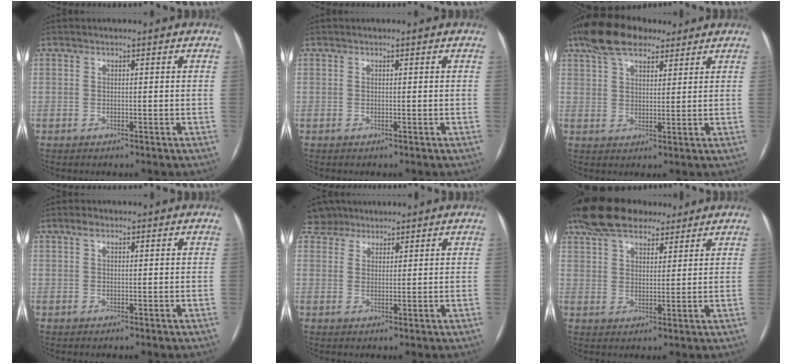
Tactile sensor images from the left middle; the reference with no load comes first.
{"total": 0.0}
{"total": 10.0, "force": [7.2, 4.2, 5.4], "torque": [-0.104, 0.032, 0.128]}
{"total": 1.3, "force": [0.7, 0.6, 0.9], "torque": [-0.020, 0.013, 0.013]}
{"total": 4.2, "force": [3.5, 2.3, 0.2], "torque": [-0.009, 0.021, 0.066]}
{"total": 13.0, "force": [10.0, 5.3, 6.4], "torque": [-0.117, 0.046, 0.172]}